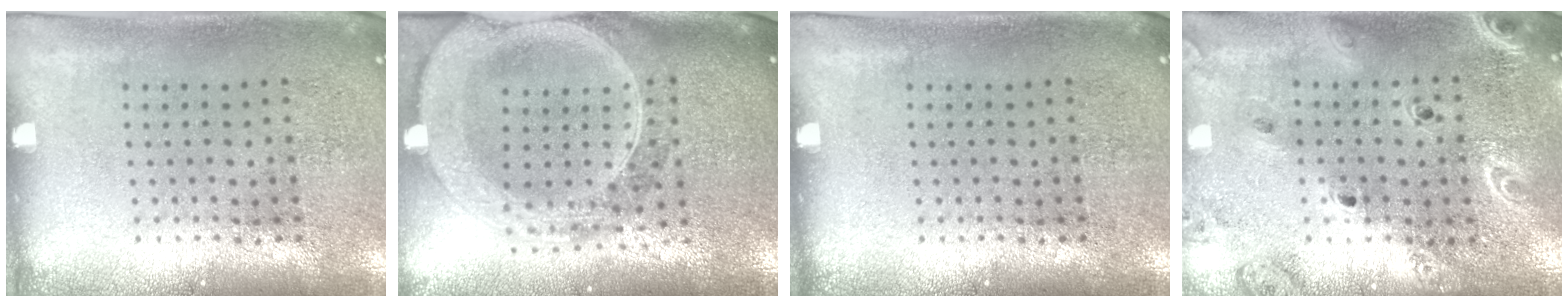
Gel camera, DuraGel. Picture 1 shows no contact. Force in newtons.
{"total": 2.9, "press": 2.5, "slide": 1.4}
{"total": 0.0}
{"total": 2.0, "press": 1.9, "slide": 0.7}